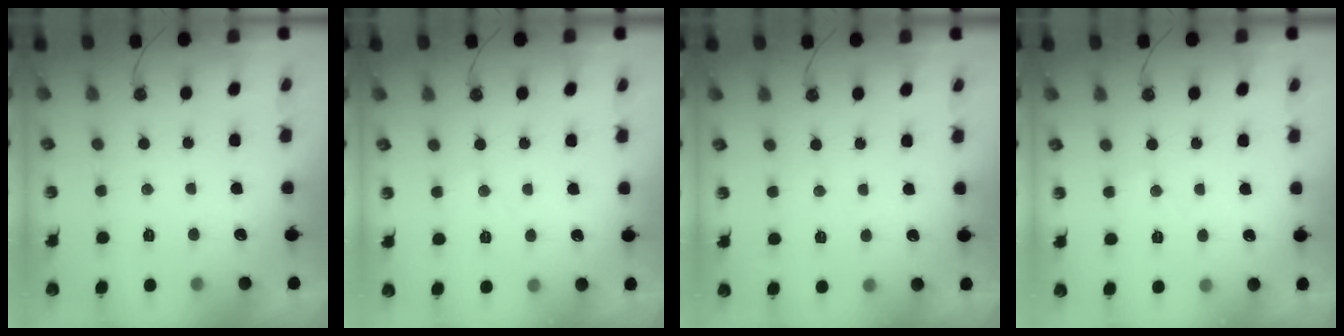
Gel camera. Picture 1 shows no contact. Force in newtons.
{"total": 4.8, "press": 4.7, "slide": 0.7}
{"total": 3.5, "press": 3.5, "slide": 0.3}
{"total": 4.8, "press": 4.7, "slide": 0.7}